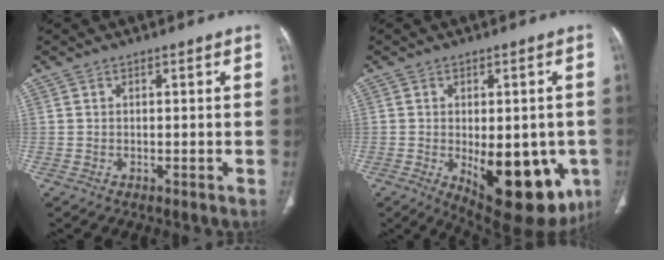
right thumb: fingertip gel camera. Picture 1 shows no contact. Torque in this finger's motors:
{"motor_torque": [1.54, 3.47, 1.09, -1.01, 0.45]}